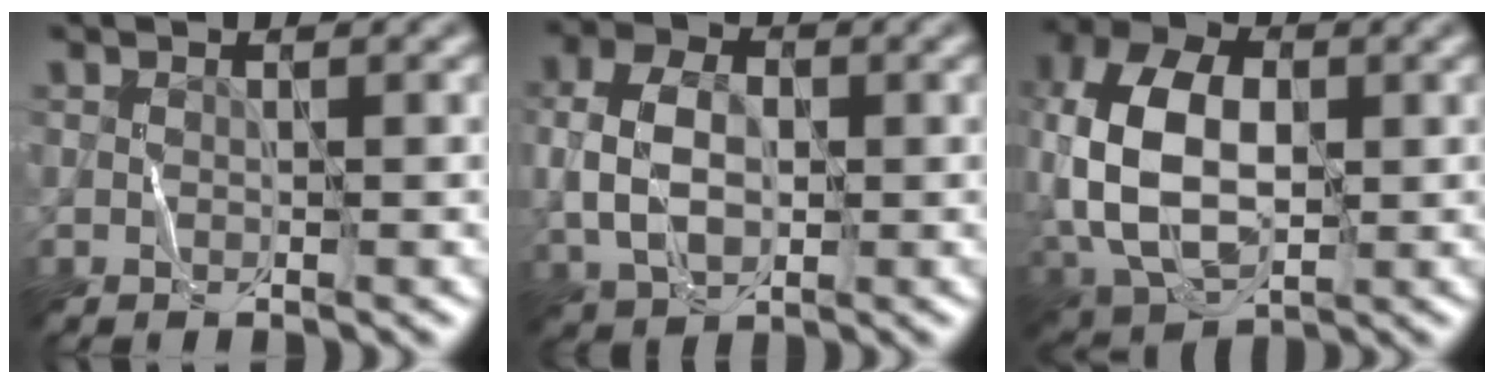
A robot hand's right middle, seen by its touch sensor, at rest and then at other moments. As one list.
[{"total": 5.6, "force": [0.0, 3.9, 4.1], "torque": [-0.092, 0.004, 0.001]}, {"total": 11.8, "force": [0.2, 7.9, 8.7], "torque": [-0.208, 0.000, 0.008]}]